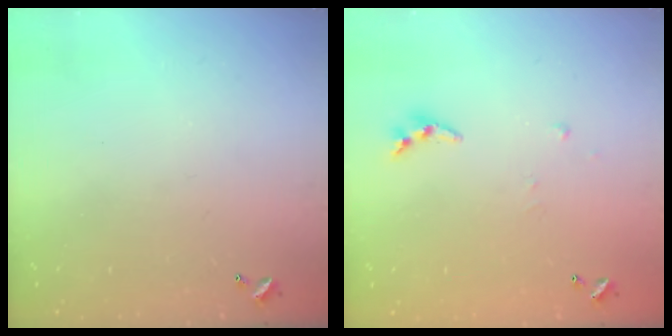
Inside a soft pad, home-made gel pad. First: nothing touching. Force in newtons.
{"total": 4.4, "press": 4.4, "slide": 0.3}